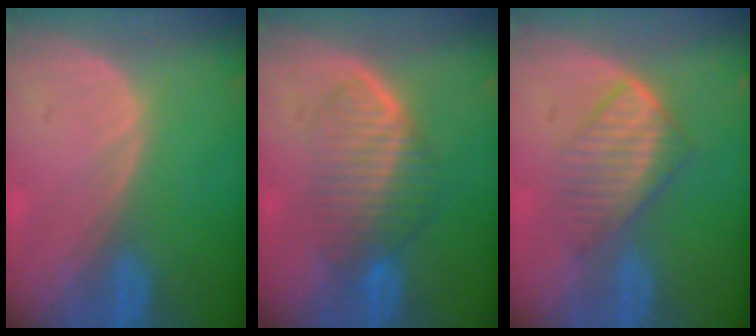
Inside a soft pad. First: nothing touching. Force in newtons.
{"total": 6.3, "press": 6.2, "slide": 1.2}
{"total": 5.9, "press": 5.8, "slide": 1.3}